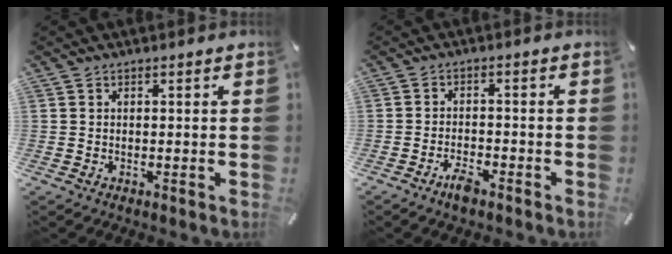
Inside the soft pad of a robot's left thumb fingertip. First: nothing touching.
{"total": 4.0, "force": [-3.2, 1.3, 2.1], "torque": [-0.052, 0.009, -0.063]}